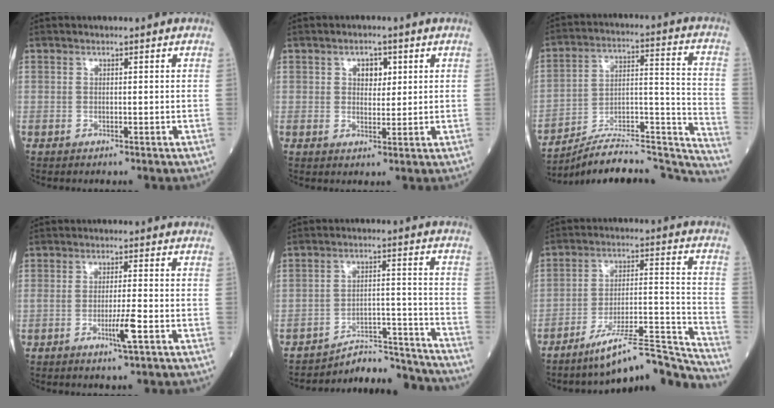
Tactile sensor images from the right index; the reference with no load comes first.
{"total": 3.1, "force": [1.2, 2.0, 2.1], "torque": [-0.027, 0.004, 0.019]}
{"total": 25.3, "force": [-24.0, 2.8, 7.5], "torque": [-0.063, 0.040, -0.353]}
{"total": 3.9, "force": [-1.6, -0.3, 3.5], "torque": [-0.065, -0.009, -0.030]}
{"total": 12.1, "force": [-12.1, 0.6, -0.1], "torque": [0.013, 0.046, -0.179]}
{"total": 15.2, "force": [-14.1, 0.1, 5.7], "torque": [-0.068, 0.044, -0.226]}